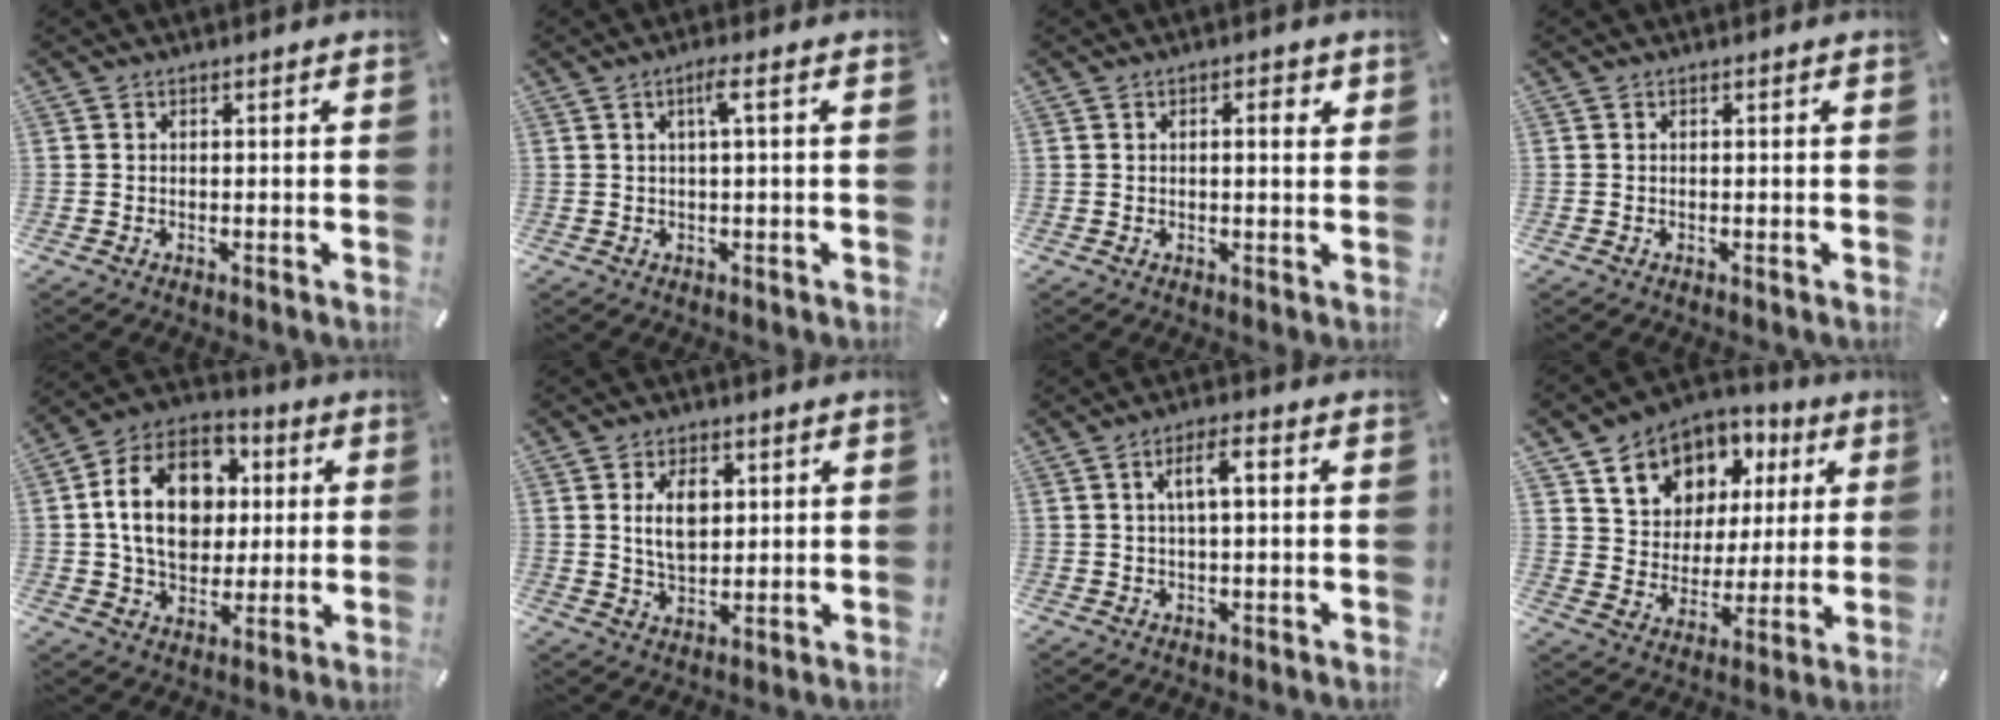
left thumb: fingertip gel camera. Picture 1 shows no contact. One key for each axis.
{"total": 4.0, "fx": 1.0, "fy": 0.2, "fz": 3.9, "tx": -0.077, "ty": 0.002, "tz": 0.012}
{"total": 2.5, "fx": 0.7, "fy": 0.8, "fz": 2.2, "tx": -0.027, "ty": 0.000, "tz": 0.006}
{"total": 0.0}
{"total": 18.0, "fx": 2.2, "fy": 13.7, "fz": 11.5, "tx": -0.219, "ty": 0.009, "tz": 0.038}
{"total": 8.3, "fx": 2.2, "fy": 5.4, "fz": 5.9, "tx": -0.109, "ty": -0.004, "tz": 0.030}
{"total": 5.6, "fx": 1.0, "fy": 1.7, "fz": 5.3, "tx": -0.094, "ty": 0.007, "tz": 0.012}
{"total": 10.6, "fx": 5.2, "fy": 9.1, "fz": 1.3, "tx": -0.036, "ty": -0.042, "tz": 0.101}